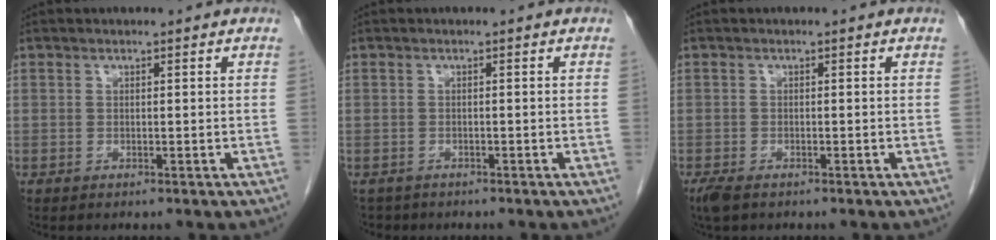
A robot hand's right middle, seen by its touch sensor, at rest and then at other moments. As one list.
[{"total": 2.0, "force": [-1.8, 1.0, -0.1], "torque": [-0.004, -0.001, -0.029]}, {"total": 2.8, "force": [-1.9, 1.1, 1.7], "torque": [-0.040, -0.009, -0.032]}]